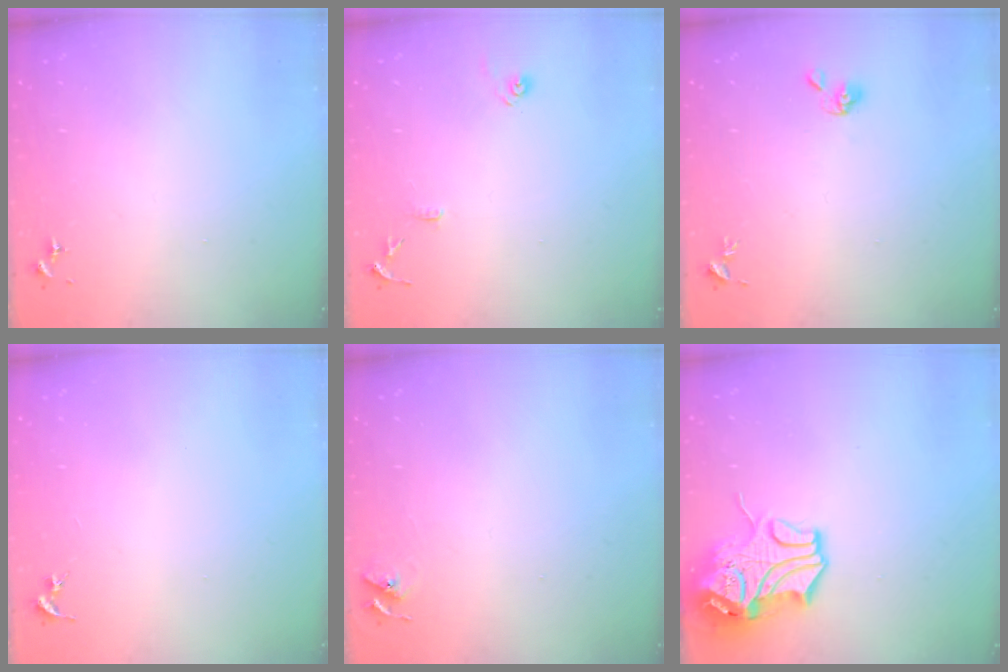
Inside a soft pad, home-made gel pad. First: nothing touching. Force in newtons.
{"total": 9.0, "press": 8.9, "slide": 0.8}
{"total": 5.2, "press": 5.1, "slide": 0.7}
{"total": 0.0}
{"total": 5.8, "press": 5.8, "slide": 0.7}
{"total": 14.0, "press": 13.8, "slide": 2.1}